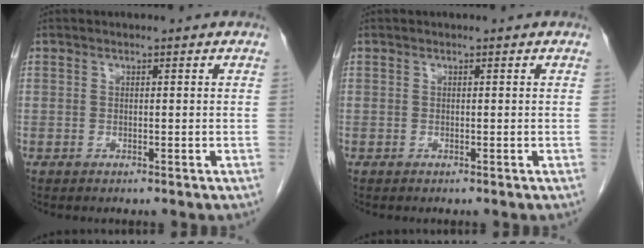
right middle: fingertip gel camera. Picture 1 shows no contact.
{"total": 0.0}